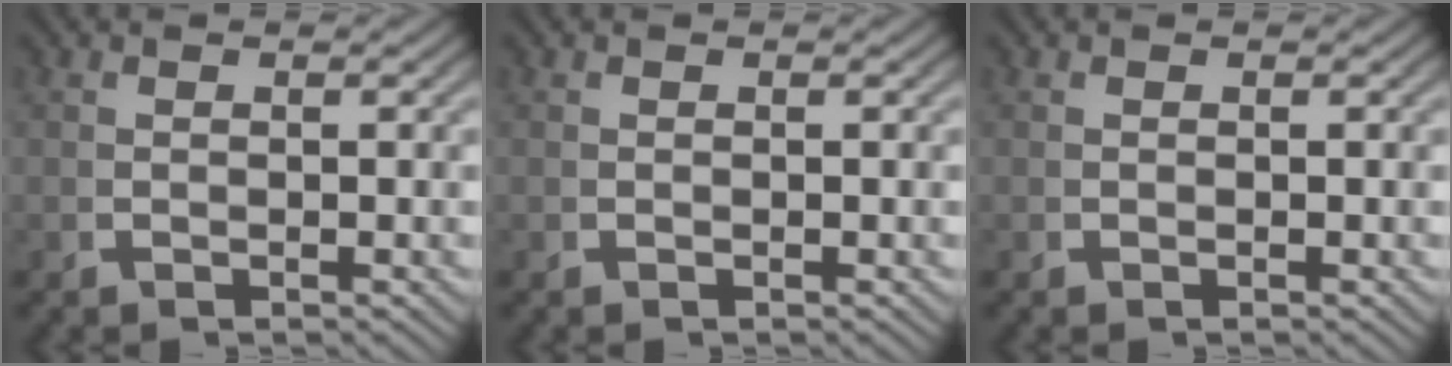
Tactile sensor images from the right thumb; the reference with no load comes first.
{"total": 0.0}
{"total": 0.0}